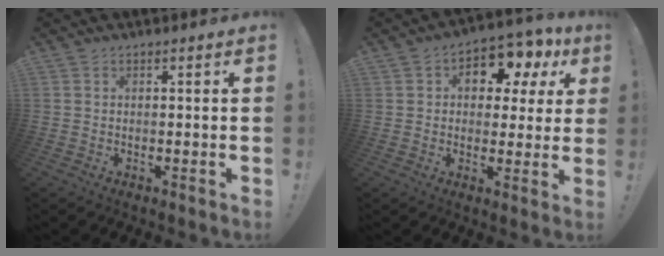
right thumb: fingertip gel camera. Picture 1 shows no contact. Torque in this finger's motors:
{"motor_torque": [0.83, 2.09, 0.48, -0.37, -0.01]}